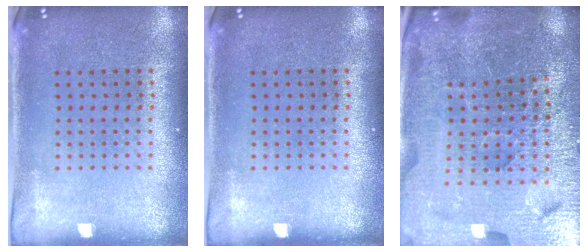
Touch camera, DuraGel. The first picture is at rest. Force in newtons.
{"total": 0.0}
{"total": 5.2, "press": 4.9, "slide": 1.7}